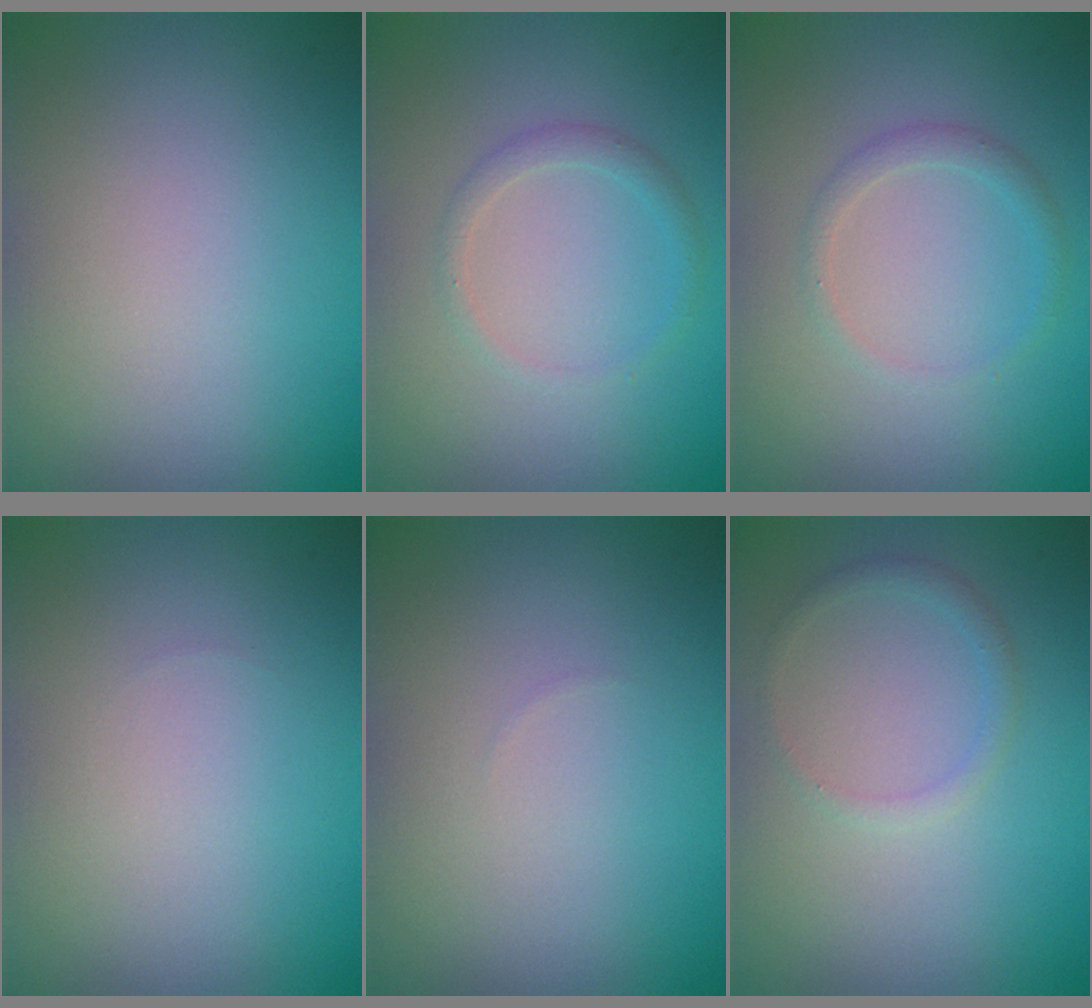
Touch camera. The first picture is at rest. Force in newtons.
{"total": 1.3, "press": 1.3, "slide": 0.0}
{"total": 1.3, "press": 1.3, "slide": 0.0}
{"total": 0.0}
{"total": 0.0}
{"total": 1.1, "press": 1.1, "slide": 0.1}